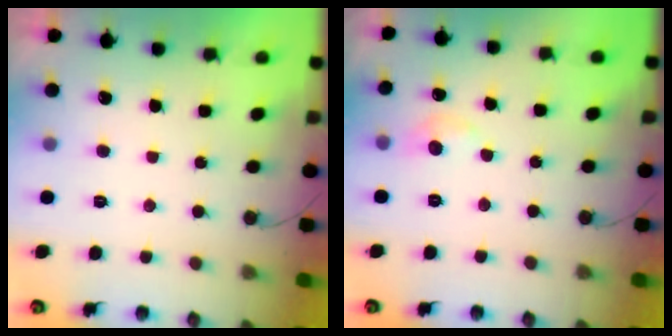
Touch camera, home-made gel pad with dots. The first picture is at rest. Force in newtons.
{"total": 6.2, "press": 6.1, "slide": 0.9}